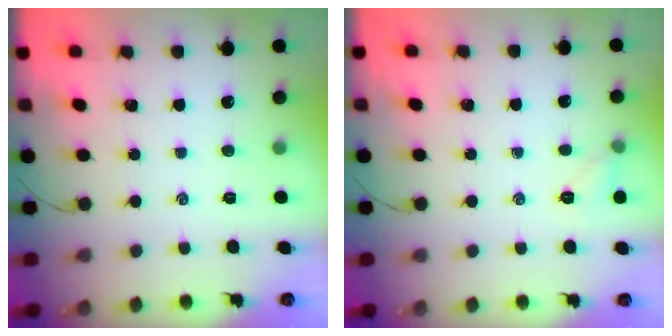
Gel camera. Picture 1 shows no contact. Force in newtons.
{"total": 5.3, "press": 5.0, "slide": 1.7}